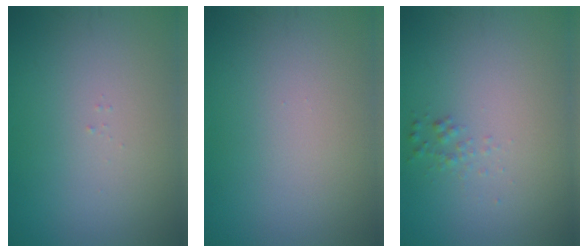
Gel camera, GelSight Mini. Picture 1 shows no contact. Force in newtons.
{"total": 0.0}
{"total": 0.8, "press": 0.8, "slide": 0.0}